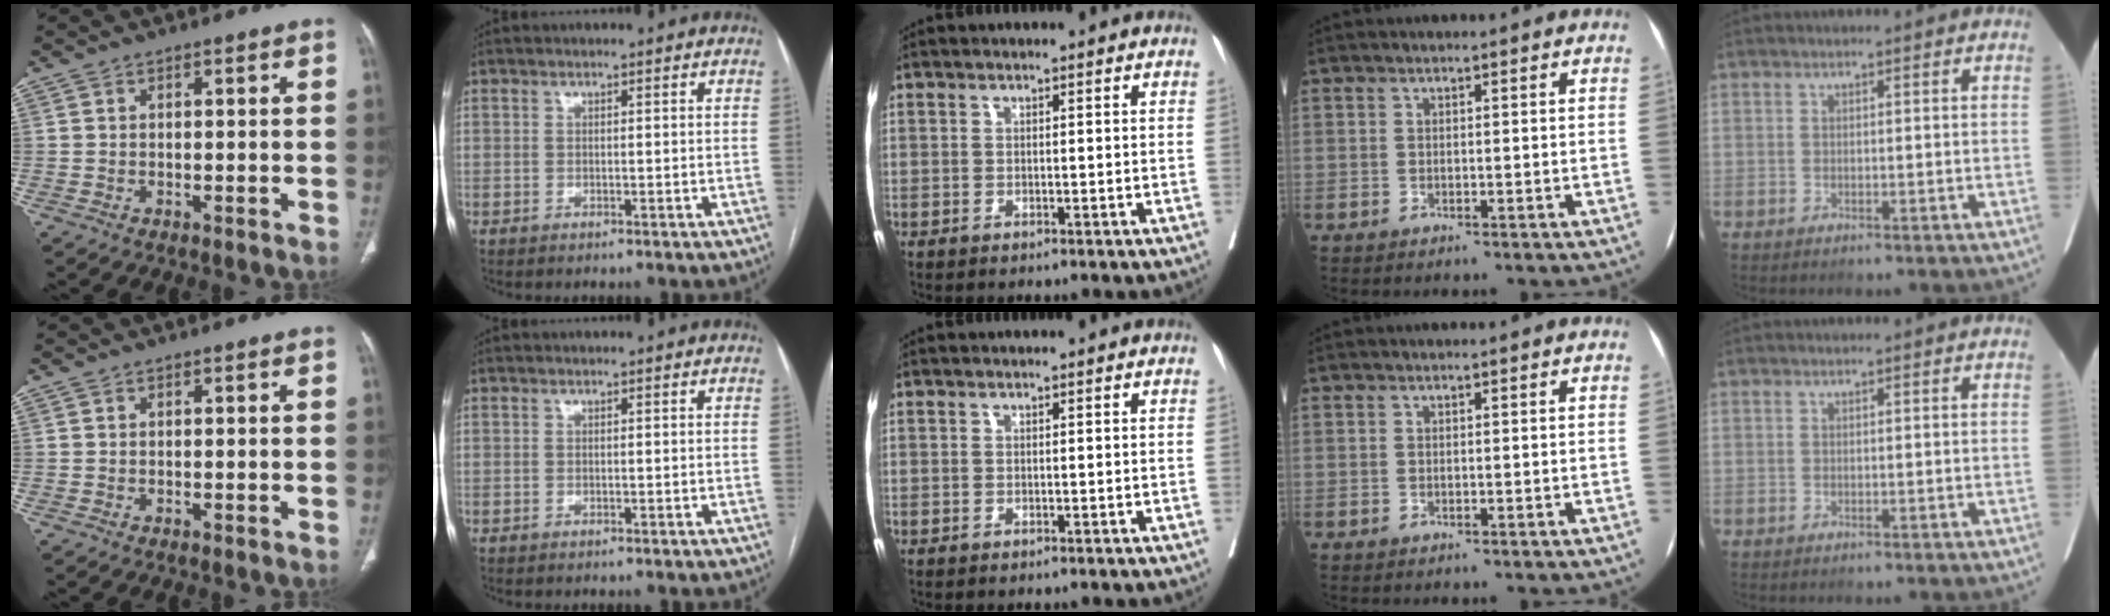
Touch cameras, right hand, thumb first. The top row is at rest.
{}